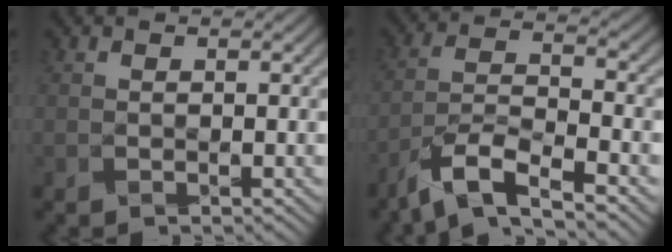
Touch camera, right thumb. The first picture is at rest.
{"total": 7.9, "force": [-6.0, 0.8, 5.1], "torque": [-0.104, 0.004, -0.127]}